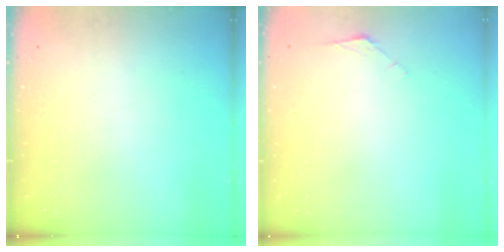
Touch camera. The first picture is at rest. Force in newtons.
{"total": 2.6, "press": 2.6, "slide": 0.7}